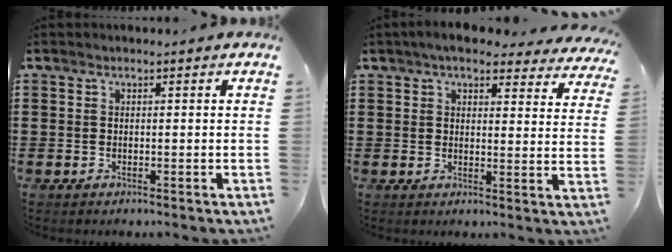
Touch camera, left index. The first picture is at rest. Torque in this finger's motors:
{"motor_torque": [2.14, 0.00, 0.46, 0.12]}